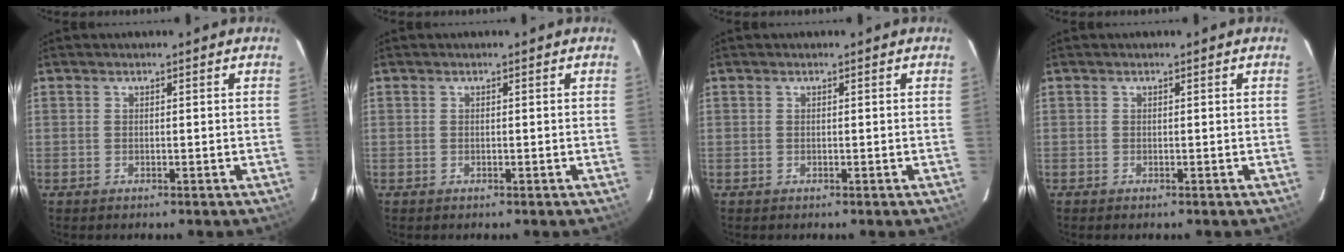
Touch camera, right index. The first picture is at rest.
{"total": 0.0}
{"total": 0.0}
{"total": 0.0}